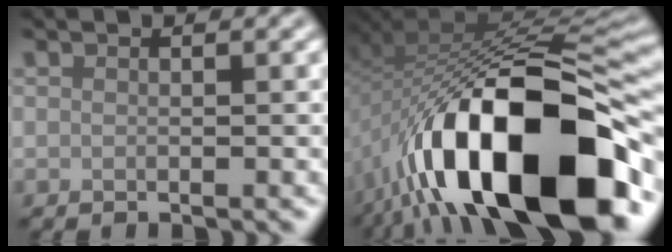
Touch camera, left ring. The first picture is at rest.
{"total": 17.9, "force": [-8.8, 7.2, 13.8], "torque": [-0.222, -0.003, -0.132]}